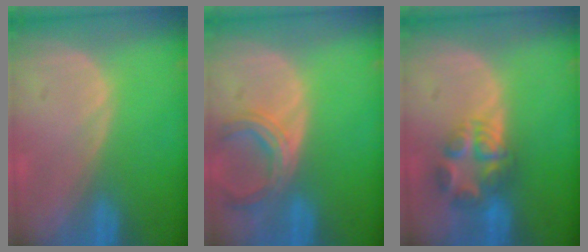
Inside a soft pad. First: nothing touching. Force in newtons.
{"total": 5.8, "press": 5.4, "slide": 2.2}
{"total": 6.0, "press": 5.9, "slide": 0.8}